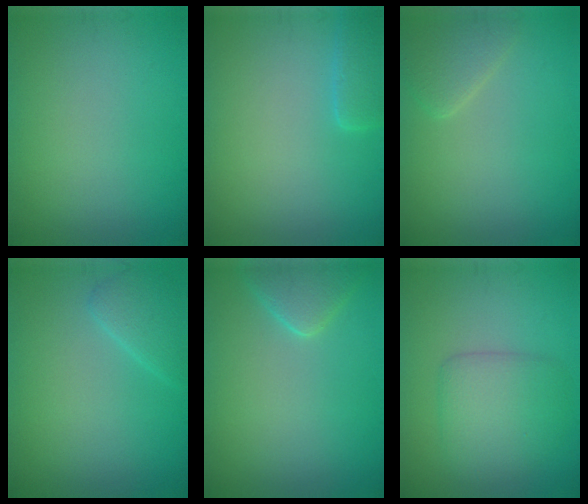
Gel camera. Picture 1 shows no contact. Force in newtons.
{"total": 1.9, "press": 1.9, "slide": 0.1}
{"total": 1.8, "press": 1.8, "slide": 0.1}
{"total": 1.8, "press": 1.8, "slide": 0.1}
{"total": 2.5, "press": 2.4, "slide": 0.2}
{"total": 4.2, "press": 4.2, "slide": 0.1}